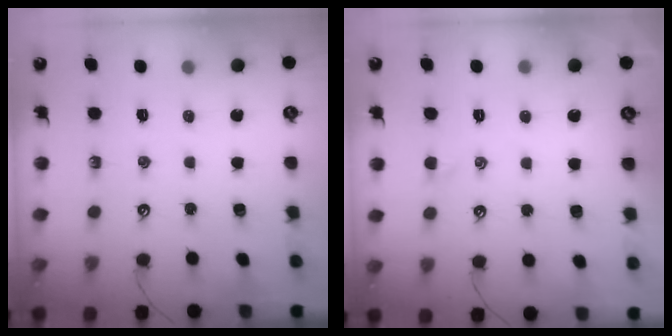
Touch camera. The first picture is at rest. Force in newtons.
{"total": 0.7, "press": 0.5, "slide": 0.5}